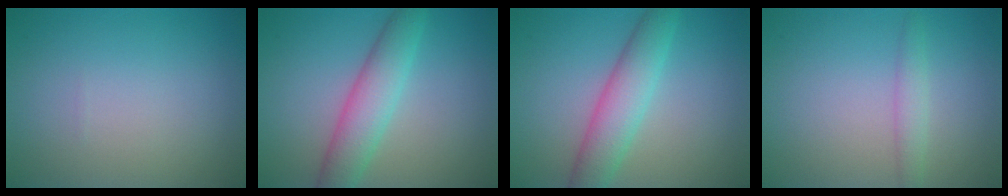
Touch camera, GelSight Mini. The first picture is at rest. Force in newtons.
{"total": 4.6, "press": 4.6, "slide": 0.1}
{"total": 4.6, "press": 4.6, "slide": 0.1}
{"total": 1.5, "press": 1.5, "slide": 0.0}